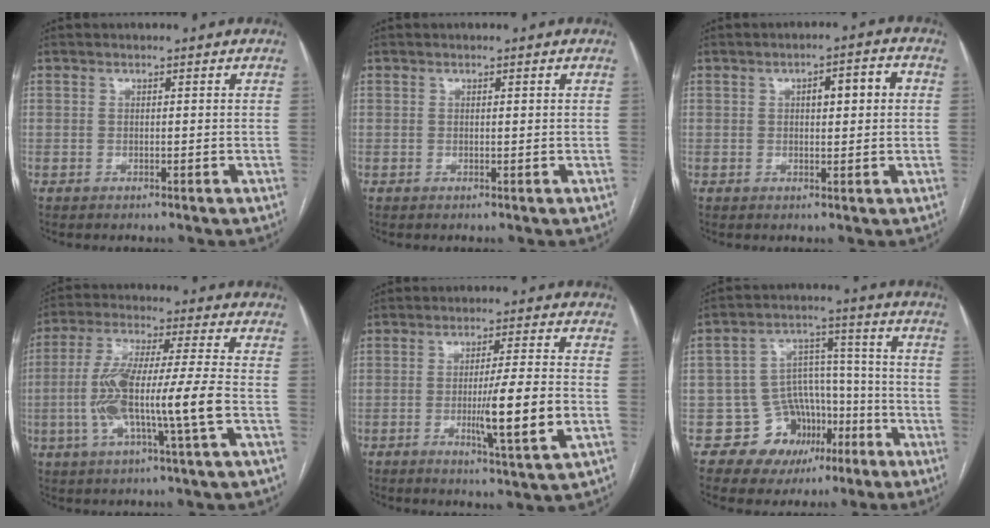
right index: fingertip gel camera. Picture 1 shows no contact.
{"total": 0.0}
{"total": 4.9, "force": [0.9, 1.3, 4.6], "torque": [-0.070, 0.018, 0.012]}
{"total": 13.5, "force": [-2.7, 0.2, 13.2], "torque": [-0.262, 0.006, -0.056]}
{"total": 9.9, "force": [-2.3, -0.4, 9.6], "torque": [-0.154, -0.017, -0.039]}
{"total": 10.2, "force": [-5.3, 8.4, 2.4], "torque": [-0.018, 0.055, -0.073]}